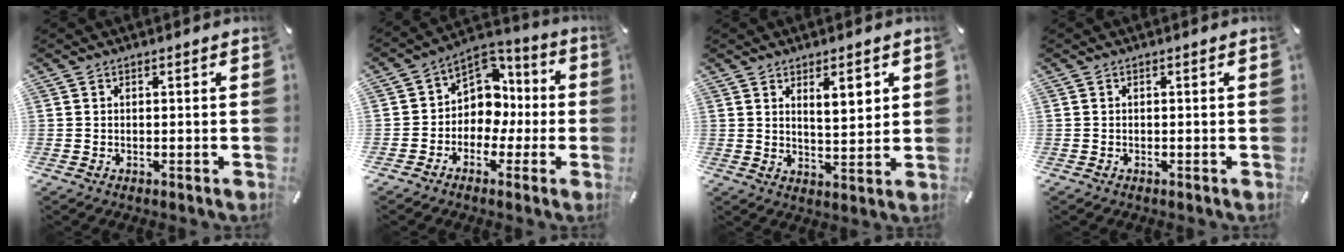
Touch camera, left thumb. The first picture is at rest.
{"total": 10.3, "force": [-0.4, 9.4, 4.1], "torque": [-0.070, -0.002, -0.003]}
{"total": 6.5, "force": [3.5, 2.8, 4.7], "torque": [-0.062, -0.016, 0.054]}
{"total": 0.0}